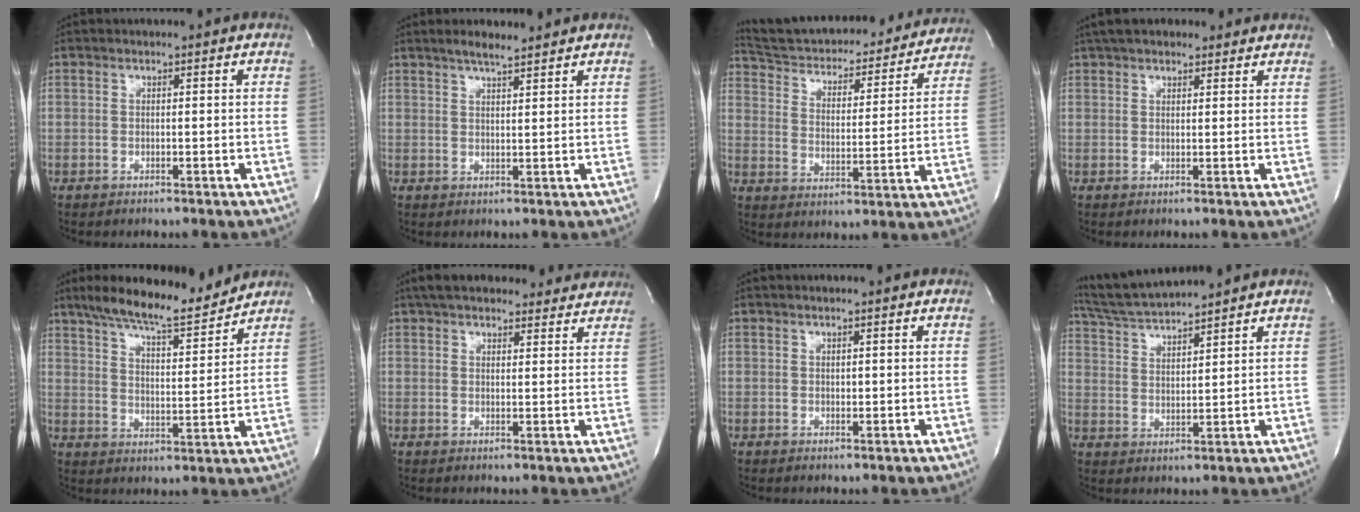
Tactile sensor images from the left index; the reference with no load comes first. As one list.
[{"total": 4.2, "force": [3.7, 0.5, 2.0], "torque": [-0.037, 0.012, 0.064]}, {"total": 22.4, "force": [20.8, 5.4, 6.5], "torque": [-0.096, -0.012, 0.284]}, {"total": 9.2, "force": [7.7, 3.3, 4.0], "torque": [-0.055, 0.037, 0.113]}, {"total": 12.4, "force": [11.0, 1.5, 5.5], "torque": [-0.091, -0.007, 0.179]}, {"total": 16.2, "force": [14.3, 4.6, 5.8], "torque": [-0.076, 0.037, 0.190]}, {"total": 0.6, "force": [0.4, 0.2, 0.4], "torque": [-0.004, -0.001, 0.006]}, {"total": 9.6, "force": [9.1, -0.5, 3.1], "torque": [-0.067, 0.023, 0.171]}]